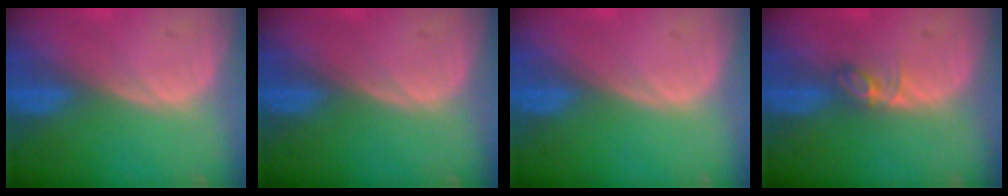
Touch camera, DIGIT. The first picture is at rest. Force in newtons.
{"total": 0.0}
{"total": 0.0}
{"total": 2.8, "press": 2.8, "slide": 0.4}